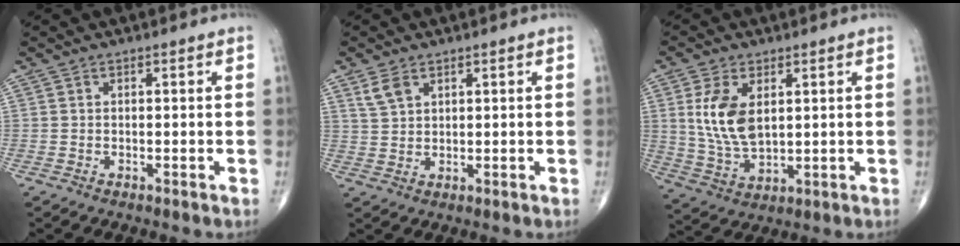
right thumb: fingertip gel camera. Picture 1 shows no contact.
{"total": 3.6, "force": [2.2, 2.1, 1.9], "torque": [-0.037, -0.004, 0.051]}
{"total": 10.5, "force": [2.6, 5.8, 8.4], "torque": [-0.158, -0.014, 0.061]}